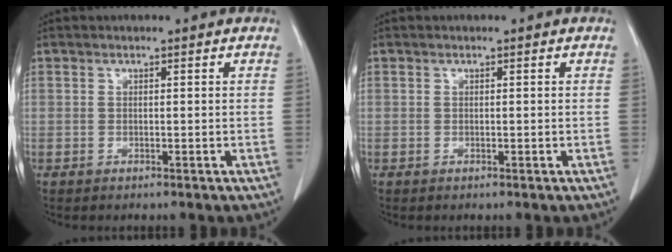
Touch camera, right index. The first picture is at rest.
{"total": 0.0}